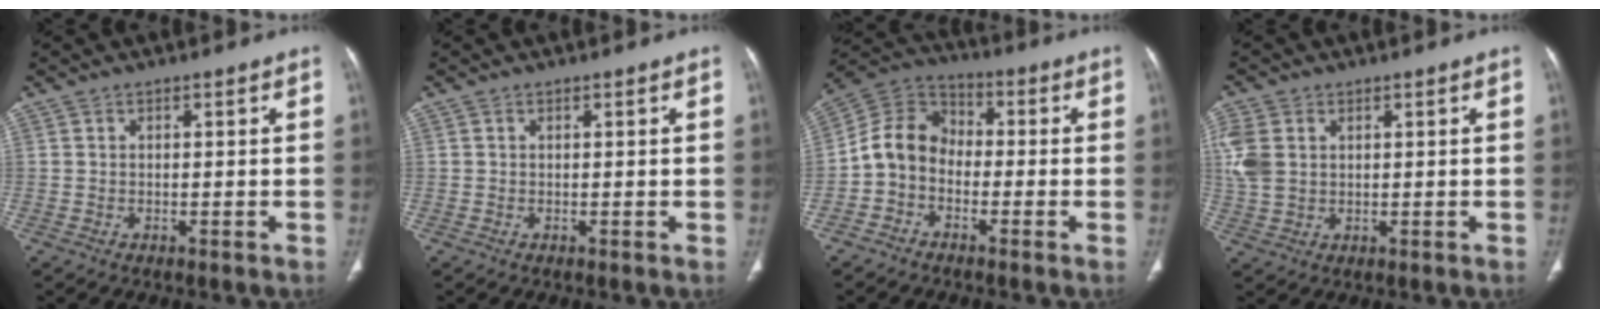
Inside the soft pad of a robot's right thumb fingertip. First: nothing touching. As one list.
[{"total": 0.0}, {"total": 8.9, "force": [-2.2, 7.0, 4.9], "torque": [-0.082, 0.043, -0.060]}, {"total": 6.3, "force": [1.5, 4.6, 4.0], "torque": [-0.098, 0.003, 0.034]}]